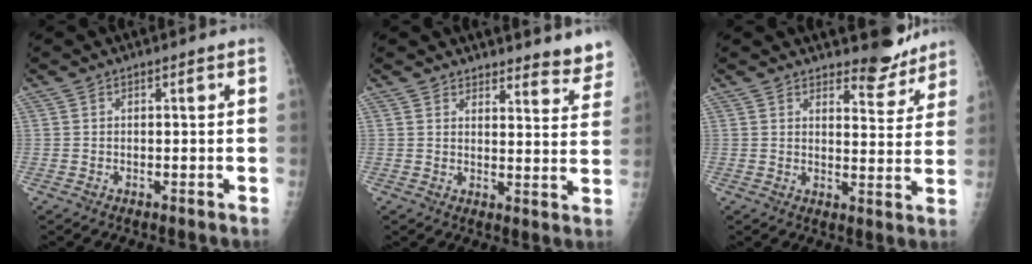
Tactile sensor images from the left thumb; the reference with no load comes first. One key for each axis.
{"total": 8.5, "fx": 8.0, "fy": 2.4, "fz": 1.4, "tx": 0.023, "ty": -0.058, "tz": 0.077}
{"total": 7.0, "fx": 6.5, "fy": 2.4, "fz": 1.4, "tx": 0.008, "ty": -0.059, "tz": 0.082}